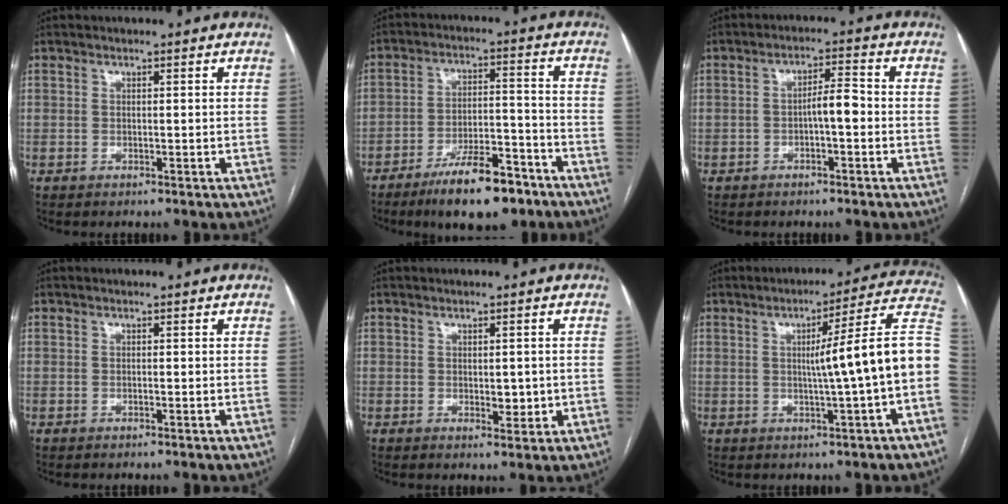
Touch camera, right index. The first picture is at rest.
{"total": 12.2, "force": [-8.5, 3.5, 8.0], "torque": [-0.129, 0.007, -0.140]}
{"total": 4.2, "force": [-0.9, 0.9, 4.0], "torque": [-0.062, 0.013, -0.013]}
{"total": 0.0}
{"total": 2.6, "force": [-0.1, 1.5, 2.2], "torque": [-0.027, -0.004, 0.004]}
{"total": 13.4, "force": [-0.8, -1.3, 13.3], "torque": [-0.171, 0.024, -0.018]}